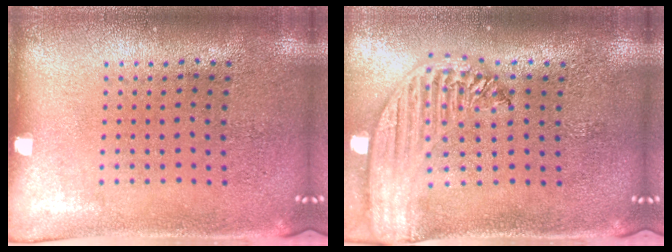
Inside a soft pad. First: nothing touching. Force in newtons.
{"total": 2.6, "press": 2.1, "slide": 1.5}